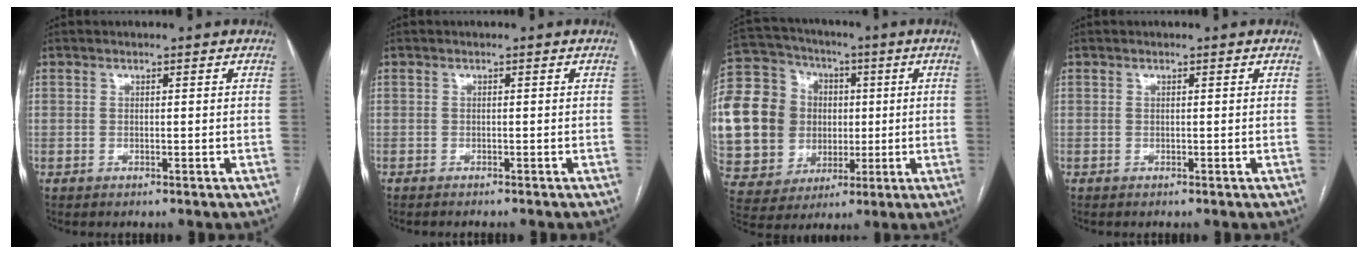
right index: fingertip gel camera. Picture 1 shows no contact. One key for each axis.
{"total": 2.0, "fx": -1.8, "fy": 0.5, "fz": 0.6, "tx": -0.009, "ty": -0.003, "tz": -0.021}
{"total": 25.0, "fx": 0.6, "fy": 21.8, "fz": 12.3, "tx": -0.338, "ty": 0.066, "tz": 0.031}
{"total": 0.0}